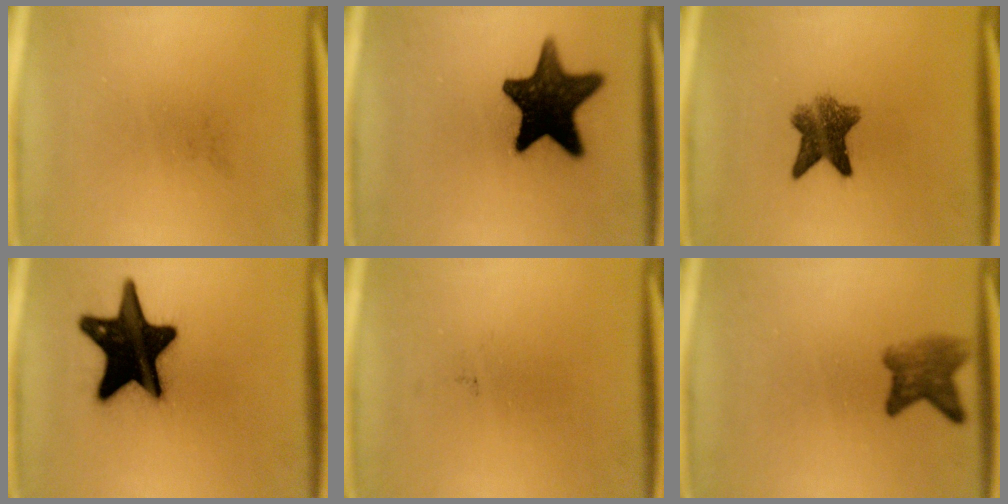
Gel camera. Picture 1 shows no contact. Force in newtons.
{"total": 16.0}
{"total": 6.9}
{"total": 20.2}
{"total": 0.0}
{"total": 4.2}